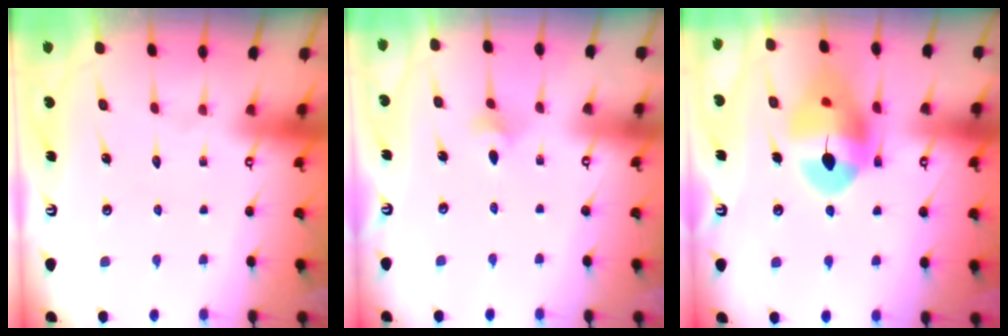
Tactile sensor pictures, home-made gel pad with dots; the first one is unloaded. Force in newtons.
{"total": 3.0, "press": 2.9, "slide": 0.7}
{"total": 14.3, "press": 14.2, "slide": 1.4}